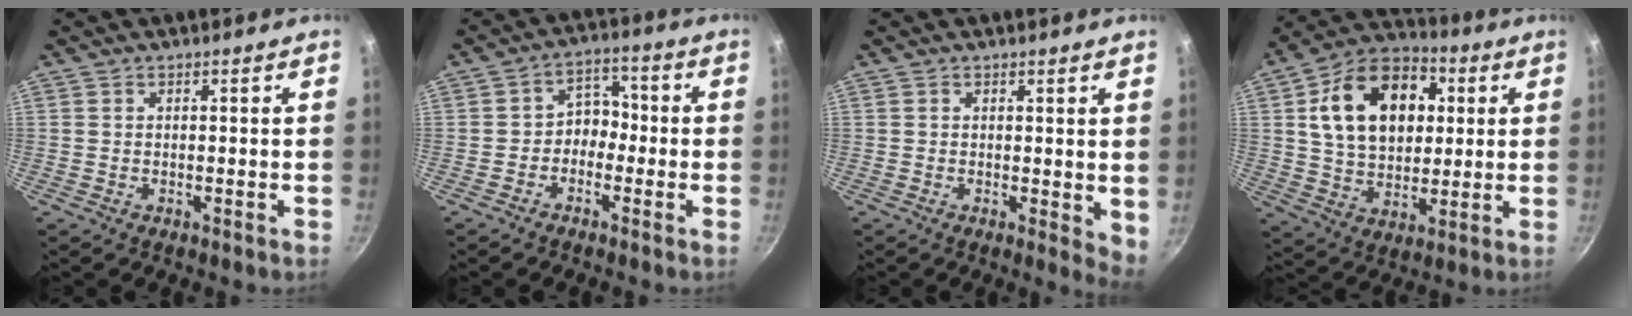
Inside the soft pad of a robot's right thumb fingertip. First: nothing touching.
{"total": 5.3, "force": [-1.5, 4.2, 2.8], "torque": [-0.001, 0.033, -0.038]}
{"total": 3.7, "force": [0.9, 1.7, 3.2], "torque": [-0.035, -0.005, 0.012]}
{"total": 20.2, "force": [4.5, 14.1, 13.8], "torque": [-0.197, 0.013, 0.068]}